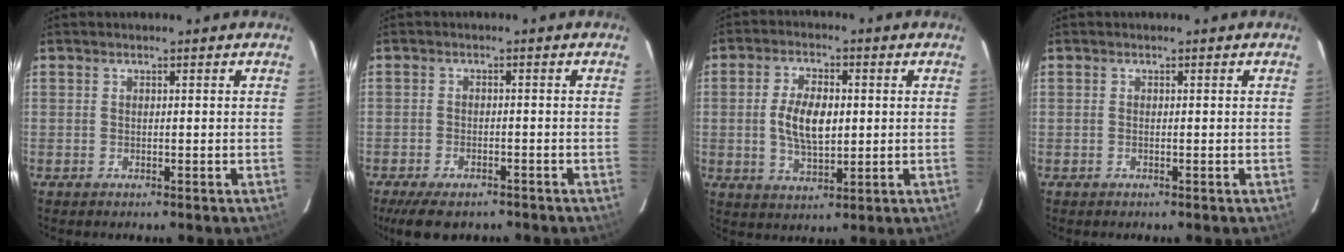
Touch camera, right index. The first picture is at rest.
{"total": 7.7, "force": [-6.0, 3.1, 3.9], "torque": [-0.094, -0.019, -0.093]}
{"total": 8.6, "force": [0.3, 4.4, 7.4], "torque": [-0.144, 0.004, 0.008]}
{"total": 0.0}